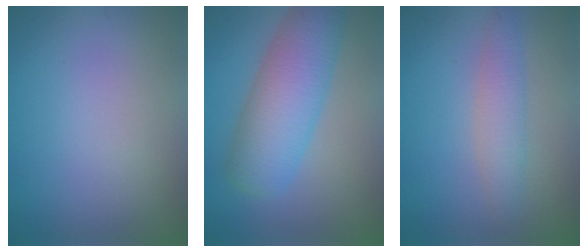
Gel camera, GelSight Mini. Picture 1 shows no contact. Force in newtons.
{"total": 7.3, "press": 7.3, "slide": 0.3}
{"total": 2.5, "press": 2.5, "slide": 0.0}